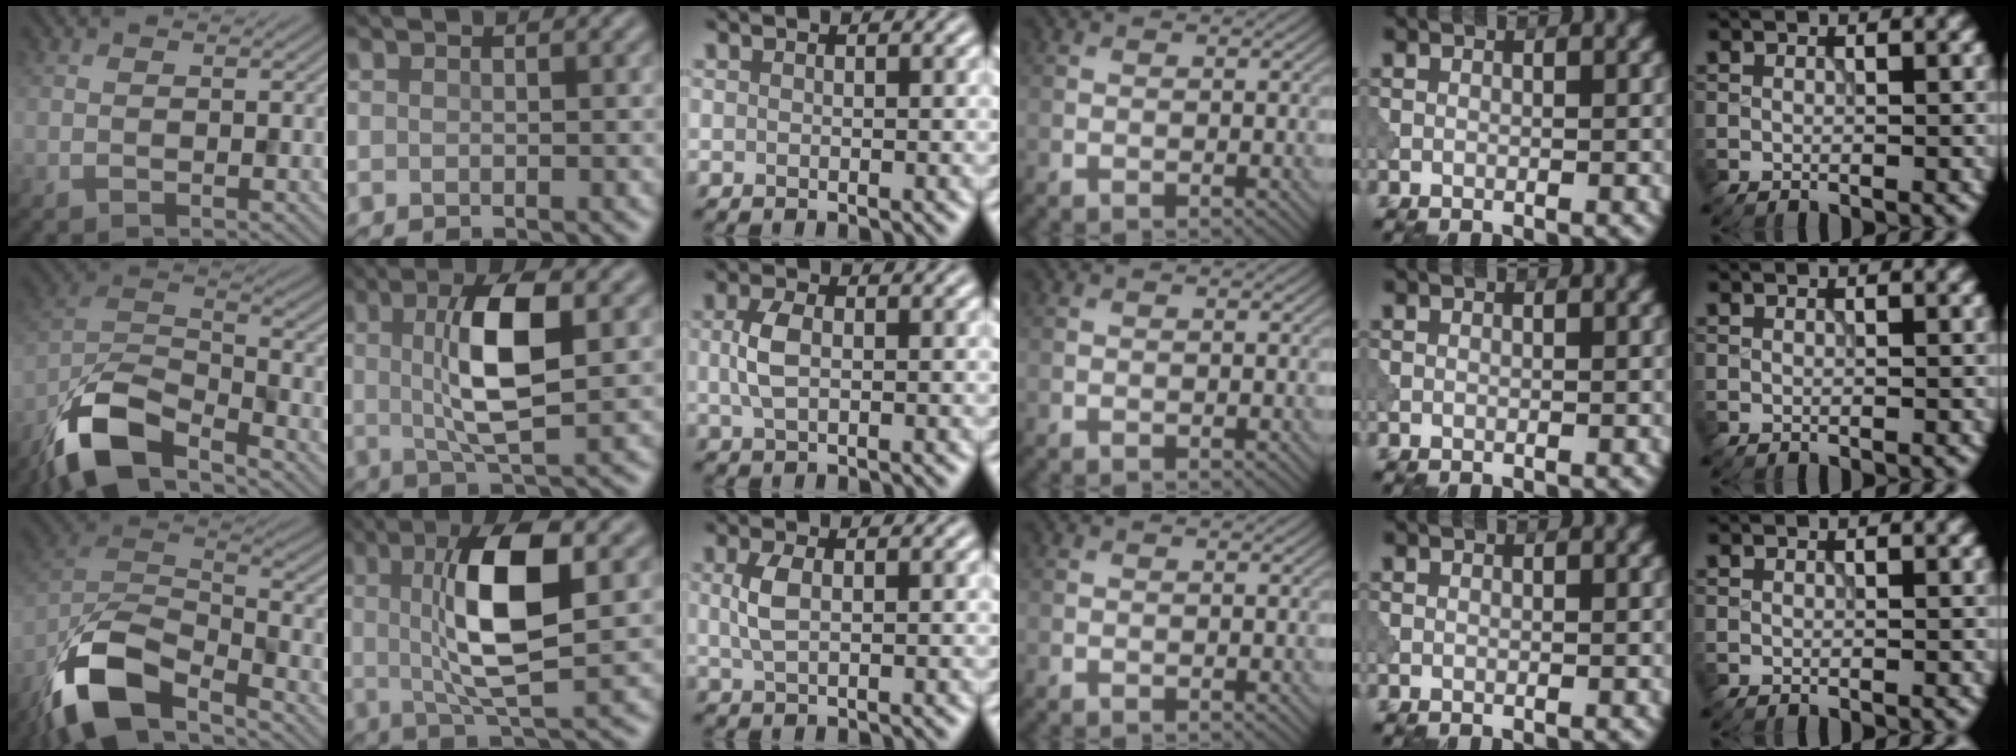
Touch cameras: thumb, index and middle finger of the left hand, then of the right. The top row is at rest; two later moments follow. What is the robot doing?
{"motion": "shake", "object": "bell"}